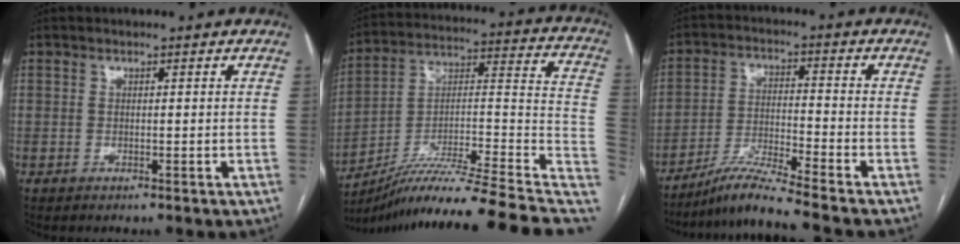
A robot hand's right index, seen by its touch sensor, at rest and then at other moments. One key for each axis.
{"total": 26.1, "fx": -20.9, "fy": 0.3, "fz": 15.6, "tx": -0.171, "ty": 0.026, "tz": -0.326}
{"total": 8.4, "fx": -7.3, "fy": -1.8, "fz": 3.7, "tx": -0.076, "ty": -0.020, "tz": -0.137}